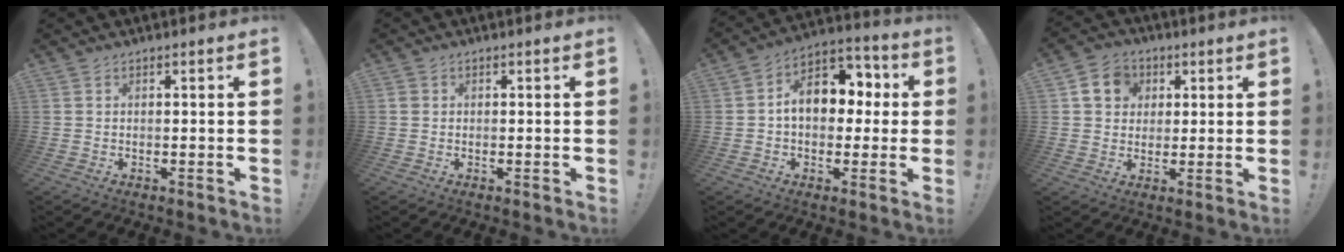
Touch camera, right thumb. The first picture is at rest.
{"total": 1.3, "force": [0.5, 1.2, 0.2], "torque": [-0.003, 0.004, 0.009]}
{"total": 12.6, "force": [1.3, 9.4, 8.3], "torque": [-0.123, 0.014, 0.033]}
{"total": 9.3, "force": [3.2, 8.1, 3.4], "torque": [-0.052, -0.006, 0.066]}